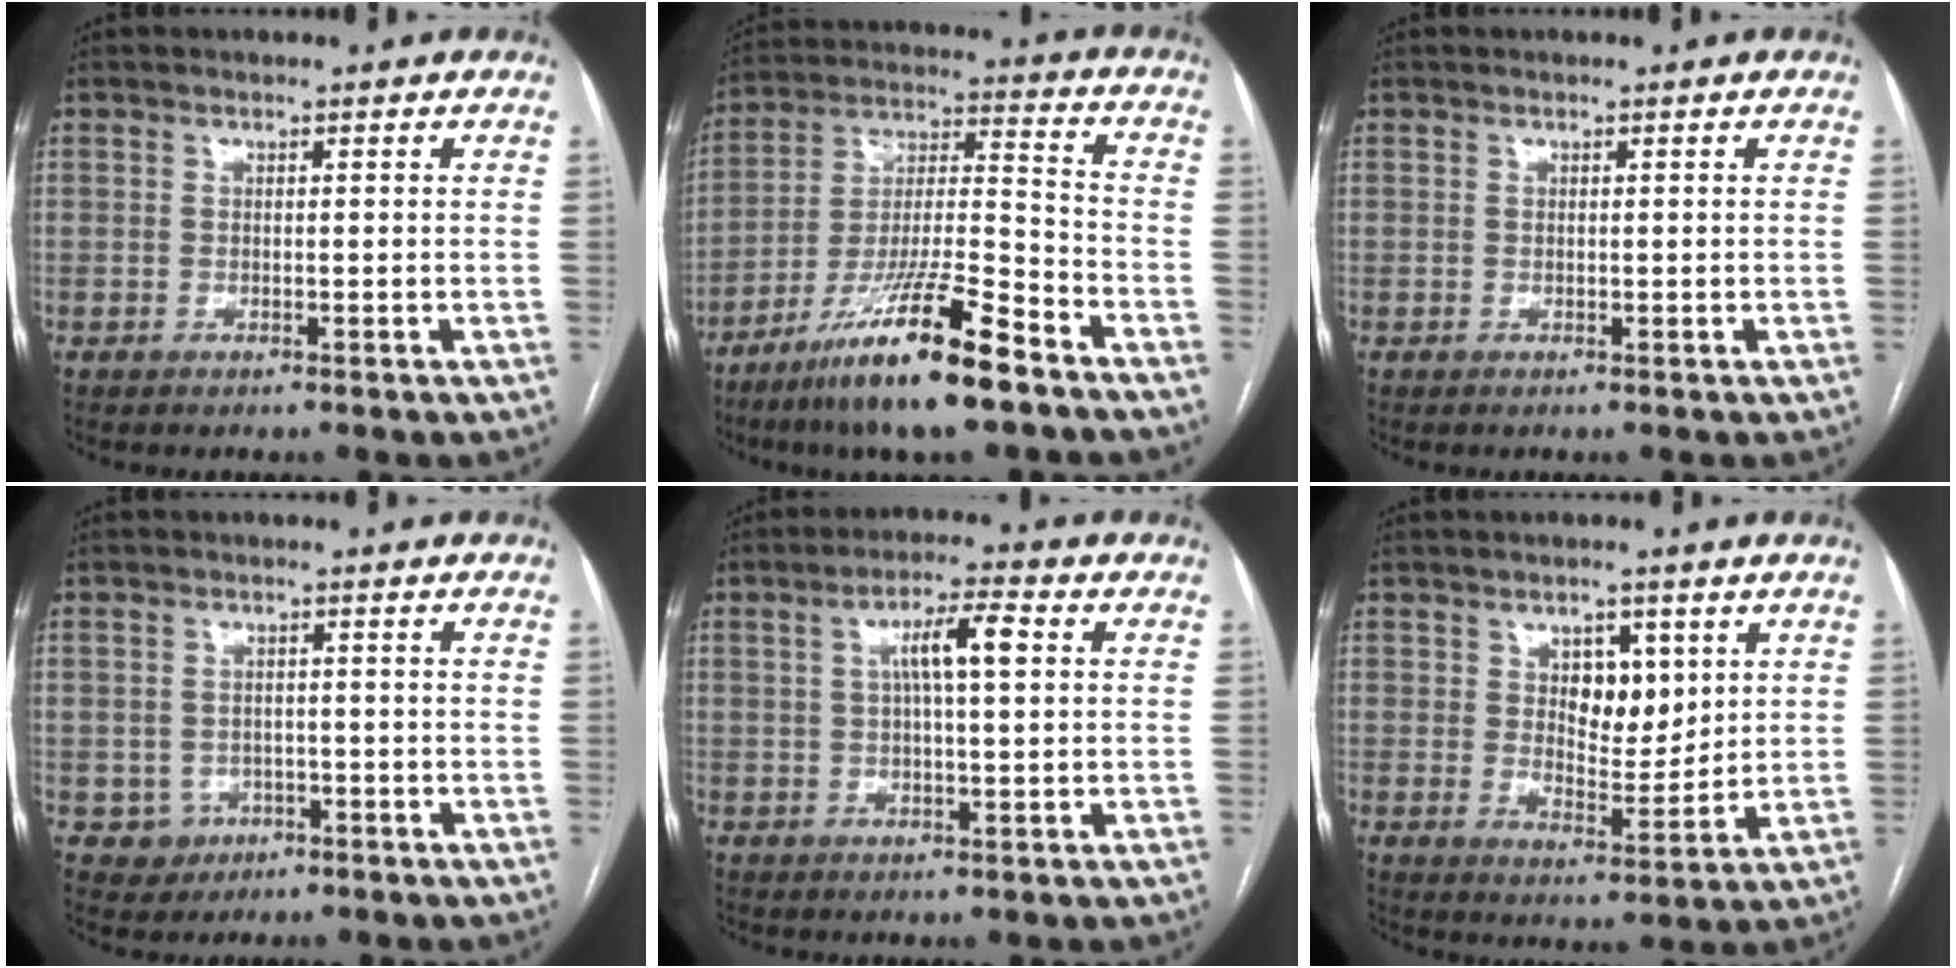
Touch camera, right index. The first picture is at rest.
{"total": 17.0, "force": [-11.2, 1.3, 12.7], "torque": [-0.258, -0.028, -0.204]}
{"total": 0.0}
{"total": 3.5, "force": [-1.3, 3.2, 0.1], "torque": [0.007, 0.012, -0.015]}
{"total": 6.5, "force": [1.4, 0.9, 6.3], "torque": [-0.114, 0.017, 0.023]}
{"total": 6.9, "force": [2.6, 3.7, 5.3], "torque": [-0.077, 0.001, 0.049]}